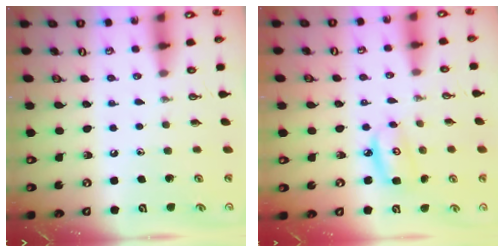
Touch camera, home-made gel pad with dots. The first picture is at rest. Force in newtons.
{"total": 5.6, "press": 5.5, "slide": 0.4}